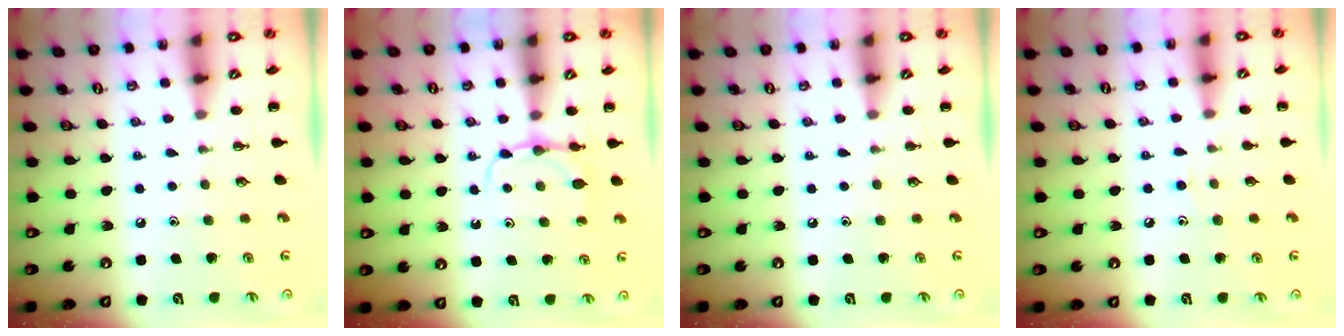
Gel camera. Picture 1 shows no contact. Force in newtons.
{"total": 5.0, "press": 4.8, "slide": 1.4}
{"total": 0.0}
{"total": 6.4, "press": 6.1, "slide": 2.0}